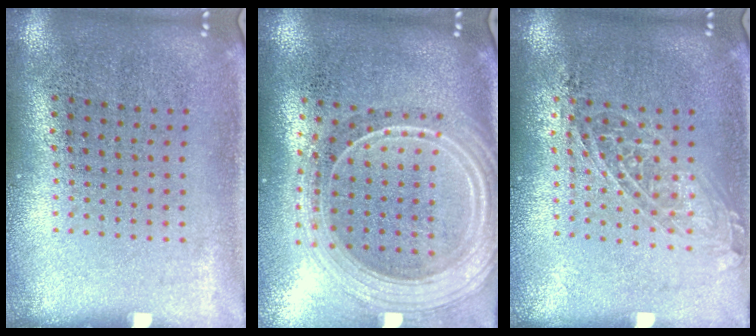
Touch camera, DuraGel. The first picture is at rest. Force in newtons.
{"total": 2.6, "press": 2.2, "slide": 1.4}
{"total": 1.4, "press": 1.2, "slide": 0.7}